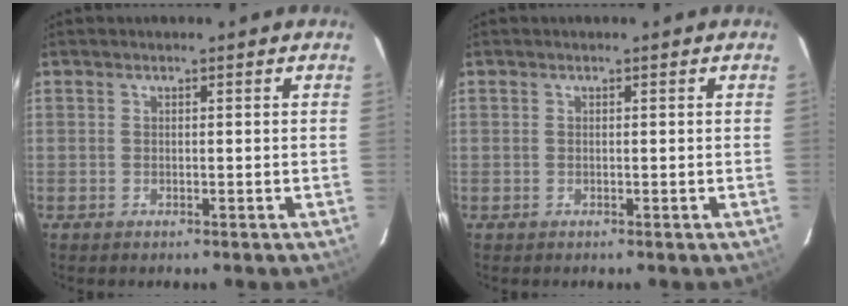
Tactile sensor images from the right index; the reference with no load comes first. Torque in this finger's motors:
{"motor_torque": [0.00, 0.00, 0.00, 0.00]}